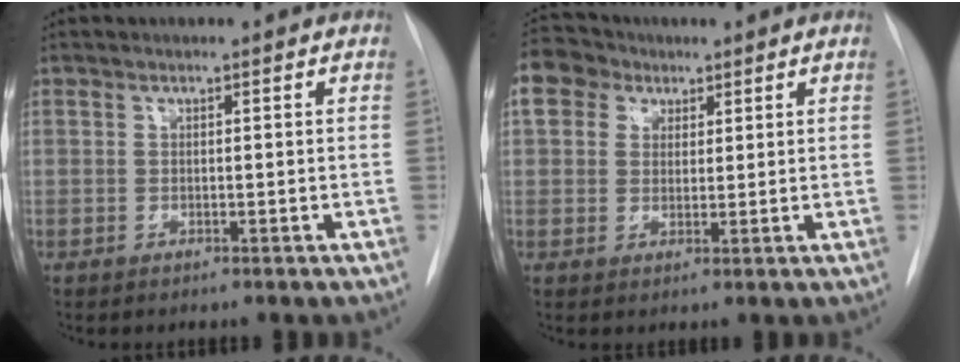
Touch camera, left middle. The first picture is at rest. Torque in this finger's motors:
{"motor_torque": [0.36, -0.35, 0.13, 0.03]}